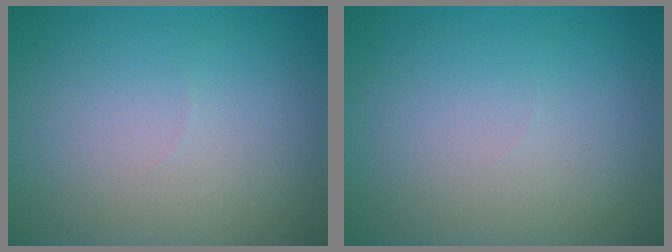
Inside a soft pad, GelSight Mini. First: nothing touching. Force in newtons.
{"total": 0.0}